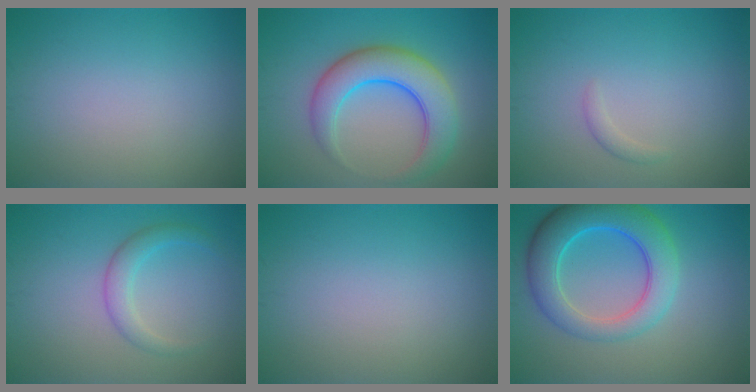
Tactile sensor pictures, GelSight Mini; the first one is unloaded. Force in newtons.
{"total": 6.8, "press": 6.8, "slide": 0.3}
{"total": 0.8, "press": 0.8, "slide": 0.0}
{"total": 2.3, "press": 2.3, "slide": 0.1}
{"total": 0.0}
{"total": 7.4, "press": 7.4, "slide": 0.3}